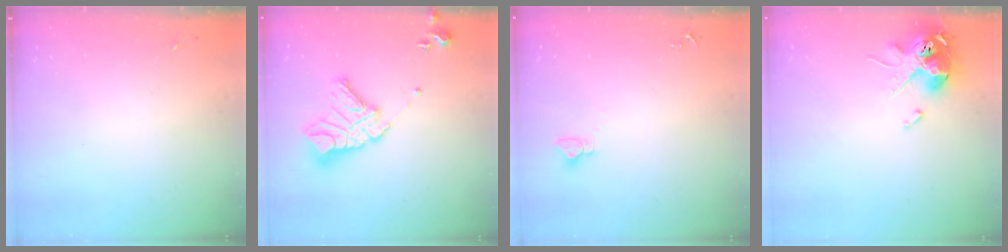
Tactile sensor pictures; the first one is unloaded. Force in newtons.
{"total": 16.3, "press": 16.2, "slide": 2.0}
{"total": 2.8, "press": 2.8, "slide": 0.2}
{"total": 14.1, "press": 14.0, "slide": 1.7}